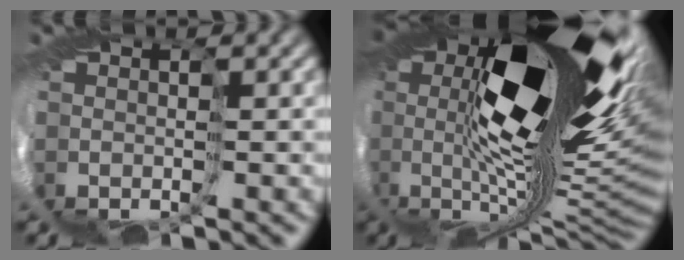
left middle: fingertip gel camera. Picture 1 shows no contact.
{"total": 15.0, "force": [6.6, 4.3, 12.7], "torque": [-0.241, -0.001, 0.116]}